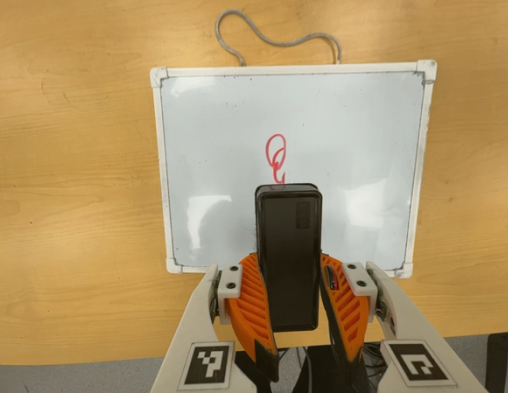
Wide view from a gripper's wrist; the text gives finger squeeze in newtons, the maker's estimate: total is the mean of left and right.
{"total": 9.5, "left": 7.9, "right": 11.1}